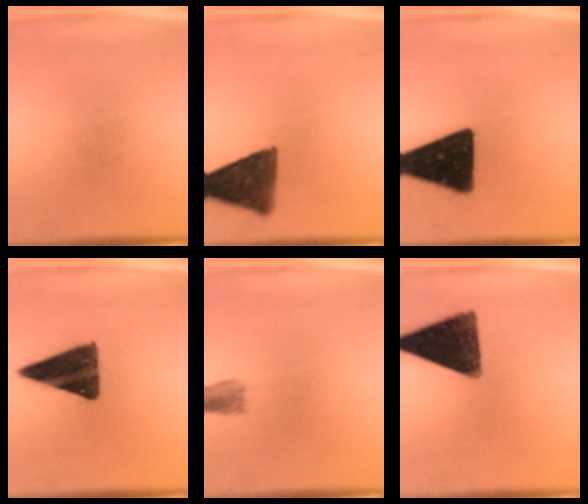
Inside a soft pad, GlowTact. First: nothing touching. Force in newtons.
{"total": 11.1}
{"total": 19.5}
{"total": 13.5}
{"total": 2.5}
{"total": 14.0}